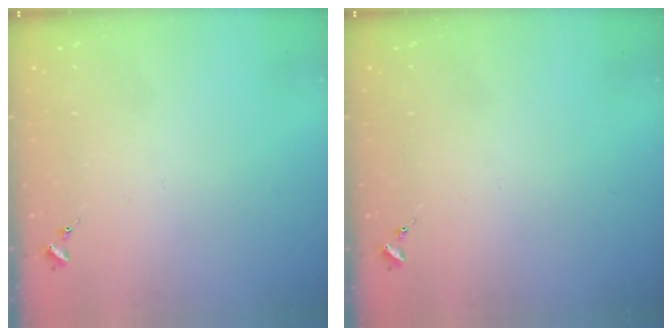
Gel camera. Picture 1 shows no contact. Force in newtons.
{"total": 0.0}